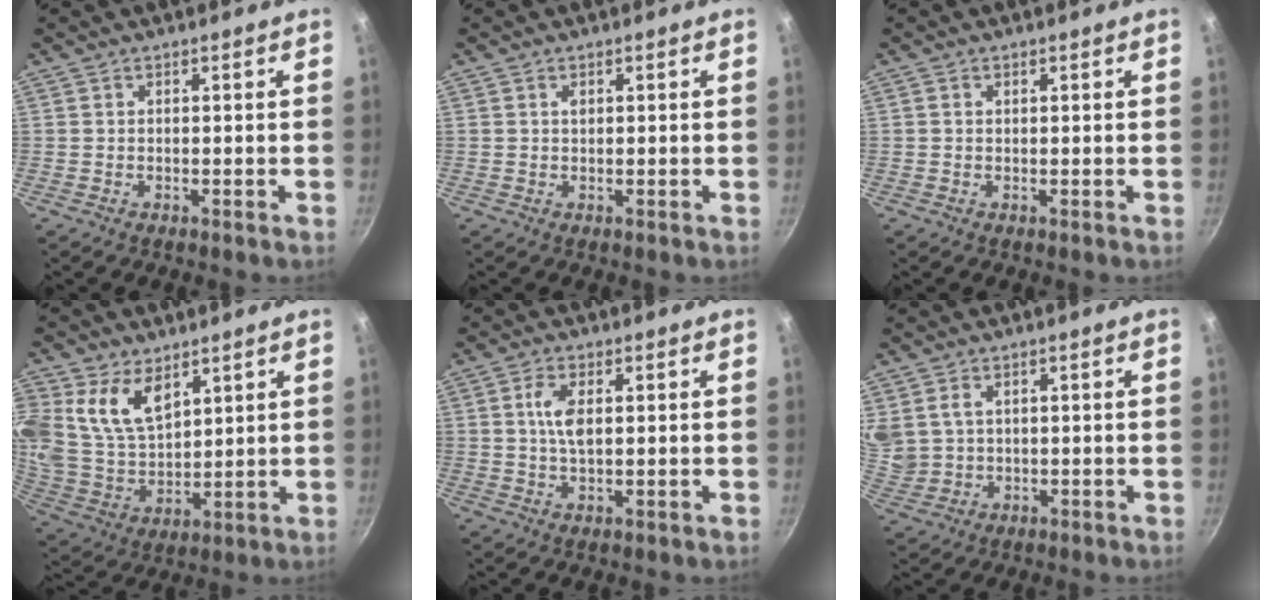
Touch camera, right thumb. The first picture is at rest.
{"total": 1.0, "force": [0.4, 0.6, 0.6], "torque": [-0.009, 0.002, 0.007]}
{"total": 0.7, "force": [0.3, 0.6, 0.3], "torque": [-0.004, 0.004, 0.004]}
{"total": 14.6, "force": [6.8, 9.4, 8.8], "torque": [-0.171, -0.036, 0.143]}
{"total": 5.3, "force": [1.1, 2.4, 4.6], "torque": [-0.091, 0.003, 0.021]}
{"total": 7.5, "force": [2.8, 5.6, 4.1], "torque": [-0.076, -0.008, 0.066]}